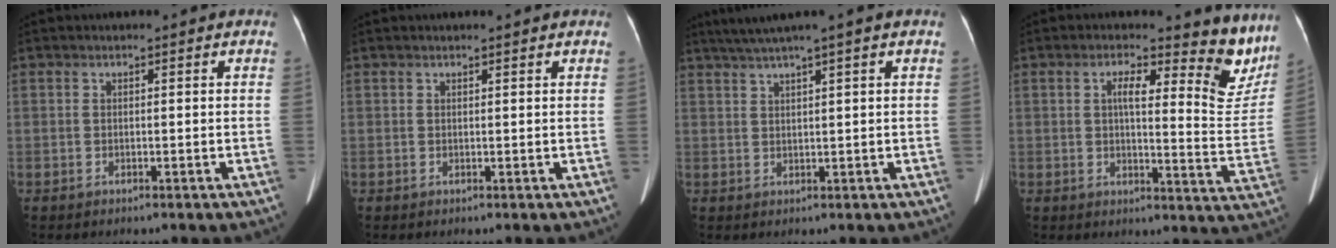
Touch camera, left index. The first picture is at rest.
{"total": 1.8, "force": [1.7, 0.0, 0.7], "torque": [-0.010, 0.010, 0.020]}
{"total": 5.1, "force": [3.9, -1.2, 3.2], "torque": [-0.061, 0.021, 0.072]}
{"total": 11.9, "force": [8.7, 3.2, 7.4], "torque": [-0.068, -0.016, 0.088]}